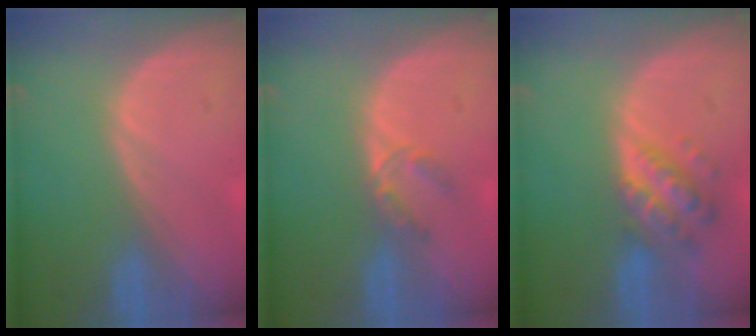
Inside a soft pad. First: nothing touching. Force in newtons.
{"total": 2.7, "press": 2.5, "slide": 1.0}
{"total": 6.4, "press": 5.7, "slide": 2.9}